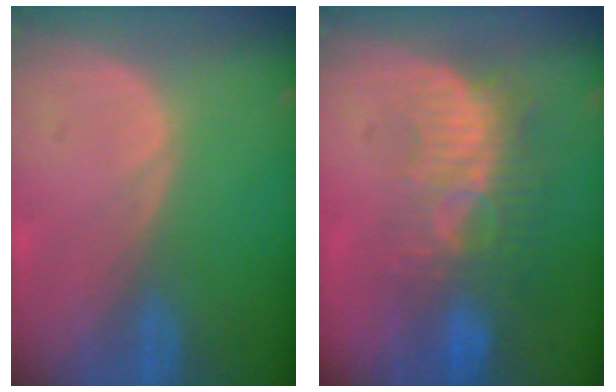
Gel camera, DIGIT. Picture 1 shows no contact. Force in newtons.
{"total": 9.1, "press": 8.4, "slide": 3.6}